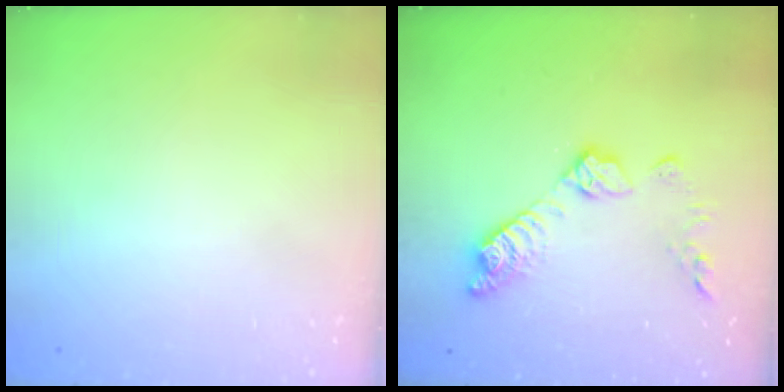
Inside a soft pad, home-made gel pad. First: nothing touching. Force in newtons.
{"total": 12.1, "press": 12.0, "slide": 0.6}